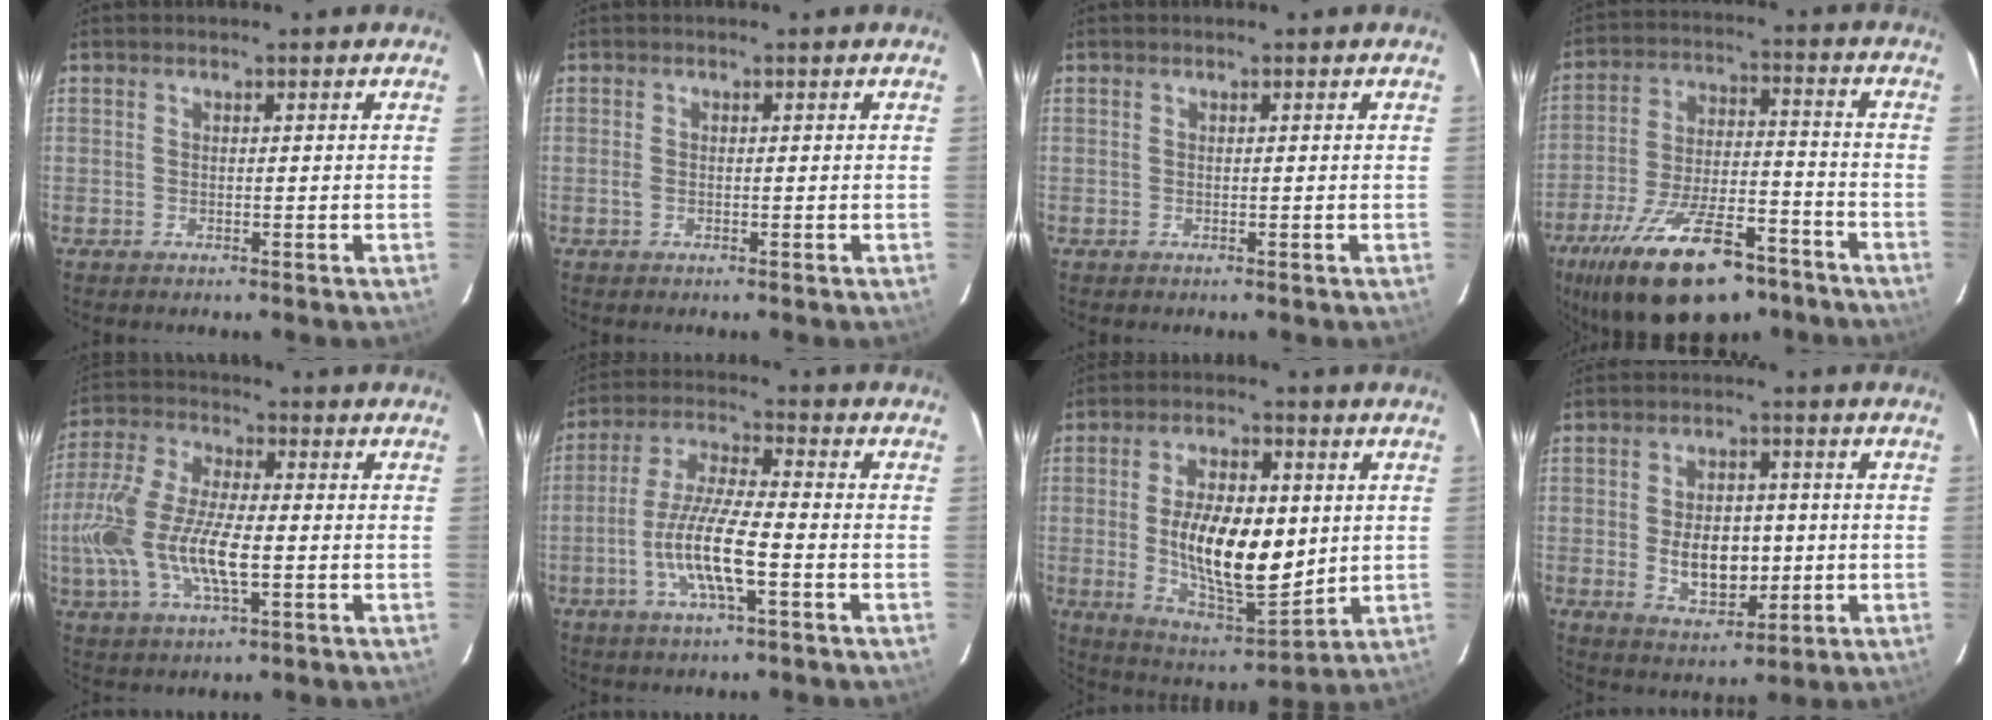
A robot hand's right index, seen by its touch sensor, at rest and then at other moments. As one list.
[{"total": 0.9, "force": [-0.2, 0.6, 0.6], "torque": [-0.013, 0.000, -0.005]}, {"total": 0.0}, {"total": 23.5, "force": [-16.1, 9.5, 14.3], "torque": [-0.265, -0.018, -0.243]}, {"total": 16.7, "force": [-2.9, 6.5, 15.2], "torque": [-0.318, -0.006, -0.056]}, {"total": 11.5, "force": [-3.9, 2.0, 10.7], "torque": [-0.217, -0.004, -0.073]}, {"total": 17.3, "force": [0.6, 7.8, 15.5], "torque": [-0.273, -0.010, 0.021]}, {"total": 9.6, "force": [-0.9, 5.8, 7.6], "torque": [-0.140, 0.001, -0.003]}]